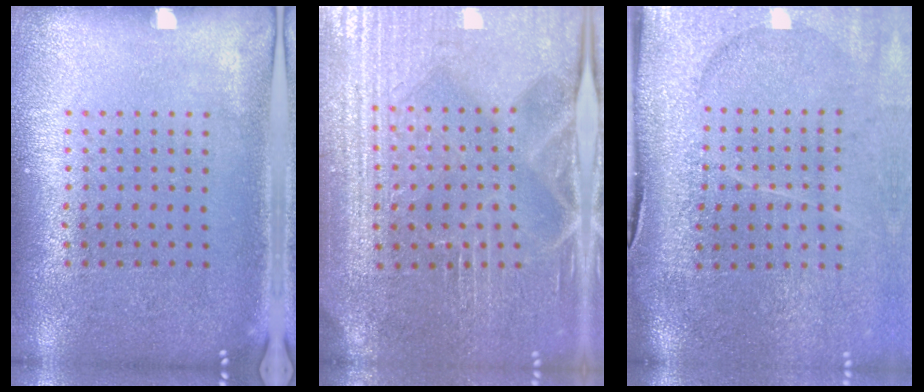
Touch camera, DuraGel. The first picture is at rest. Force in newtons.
{"total": 4.2, "press": 4.0, "slide": 1.2}
{"total": 4.6, "press": 3.6, "slide": 2.8}